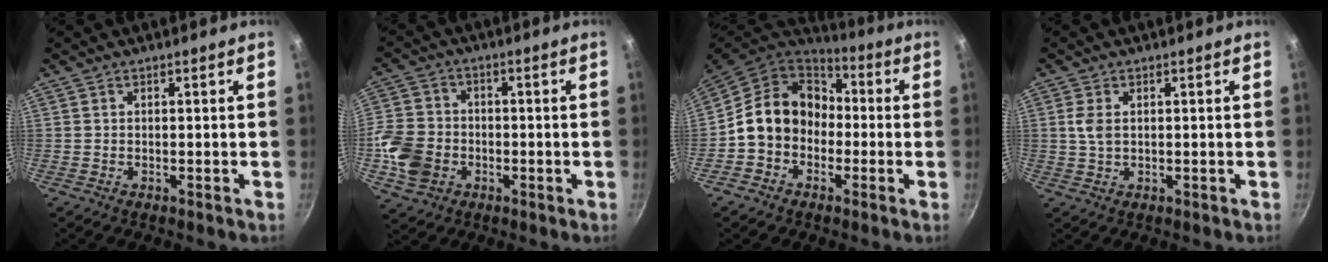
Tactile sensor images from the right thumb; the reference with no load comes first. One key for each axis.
{"total": 10.7, "fx": -2.8, "fy": 8.7, "fz": 5.6, "tx": -0.099, "ty": 0.020, "tz": -0.063}
{"total": 14.6, "fx": -1.2, "fy": 12.2, "fz": 7.9, "tx": -0.104, "ty": 0.052, "tz": -0.035}
{"total": 3.0, "fx": 0.6, "fy": 1.7, "fz": 2.3, "tx": -0.049, "ty": 0.000, "tz": 0.013}